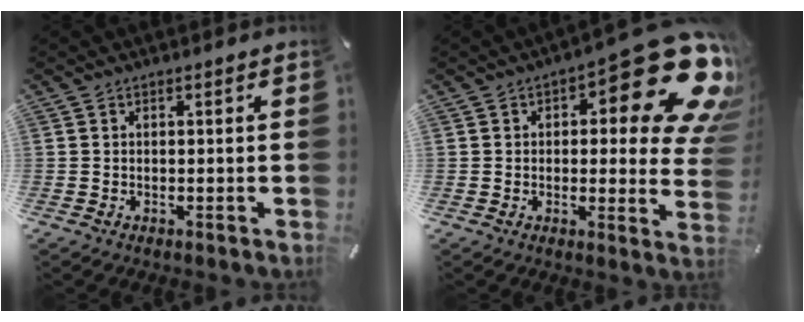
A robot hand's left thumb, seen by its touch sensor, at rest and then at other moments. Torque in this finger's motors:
{"motor_torque": [1.45, 0.53, 0.97, 0.51, 0.13]}